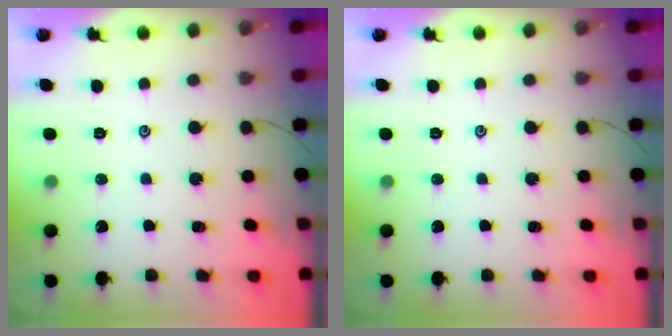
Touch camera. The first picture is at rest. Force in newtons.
{"total": 0.0}